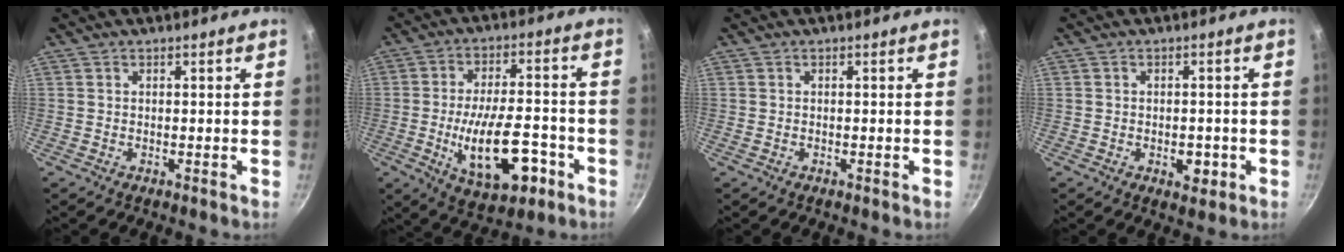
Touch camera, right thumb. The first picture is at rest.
{"total": 16.5, "force": [-5.4, 7.6, 13.6], "torque": [-0.207, 0.023, -0.076]}
{"total": 0.0}
{"total": 3.9, "force": [-1.2, 2.5, 2.8], "torque": [-0.022, 0.009, -0.013]}